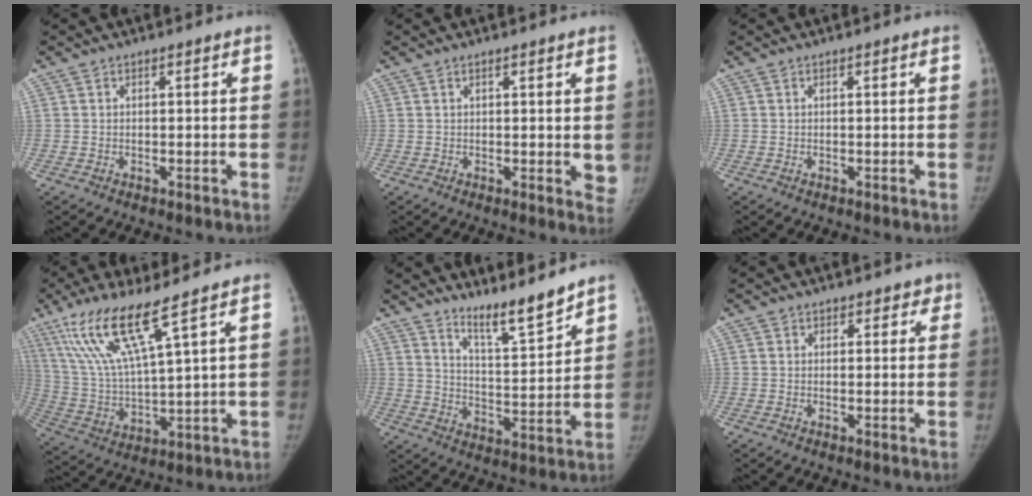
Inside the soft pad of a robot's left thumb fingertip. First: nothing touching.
{"total": 3.4, "force": [0.8, 1.3, 3.0], "torque": [-0.030, -0.011, 0.010]}
{"total": 0.0}
{"total": 14.2, "force": [8.7, 1.2, 11.1], "torque": [-0.241, -0.041, 0.180]}
{"total": 8.7, "force": [7.8, 0.5, 3.9], "torque": [-0.059, -0.073, 0.137]}
{"total": 2.0, "force": [1.0, 1.7, 0.2], "torque": [0.030, -0.002, 0.001]}